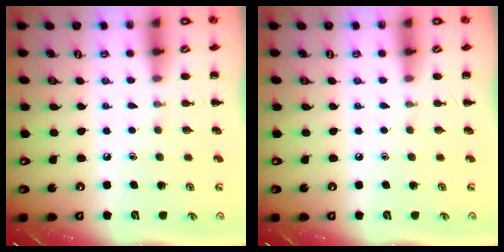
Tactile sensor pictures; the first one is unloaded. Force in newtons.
{"total": 0.0}